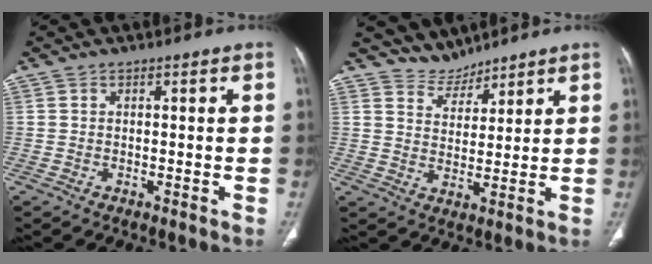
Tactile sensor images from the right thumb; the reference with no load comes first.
{"total": 5.0, "force": [4.6, 1.7, -0.7], "torque": [0.031, -0.037, 0.092]}